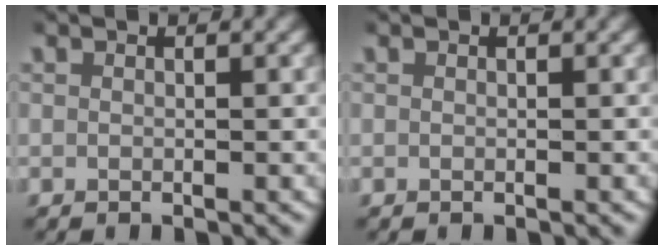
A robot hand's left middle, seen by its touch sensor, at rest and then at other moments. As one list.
[{"total": 0.0}]